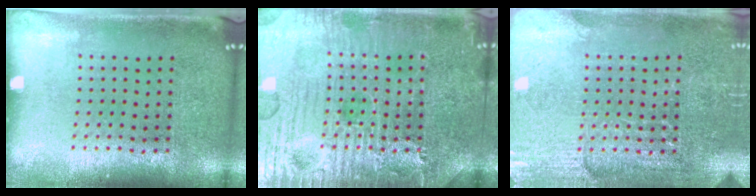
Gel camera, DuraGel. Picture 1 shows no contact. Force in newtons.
{"total": 7.6, "press": 7.5, "slide": 0.8}
{"total": 2.9, "press": 2.8, "slide": 0.3}